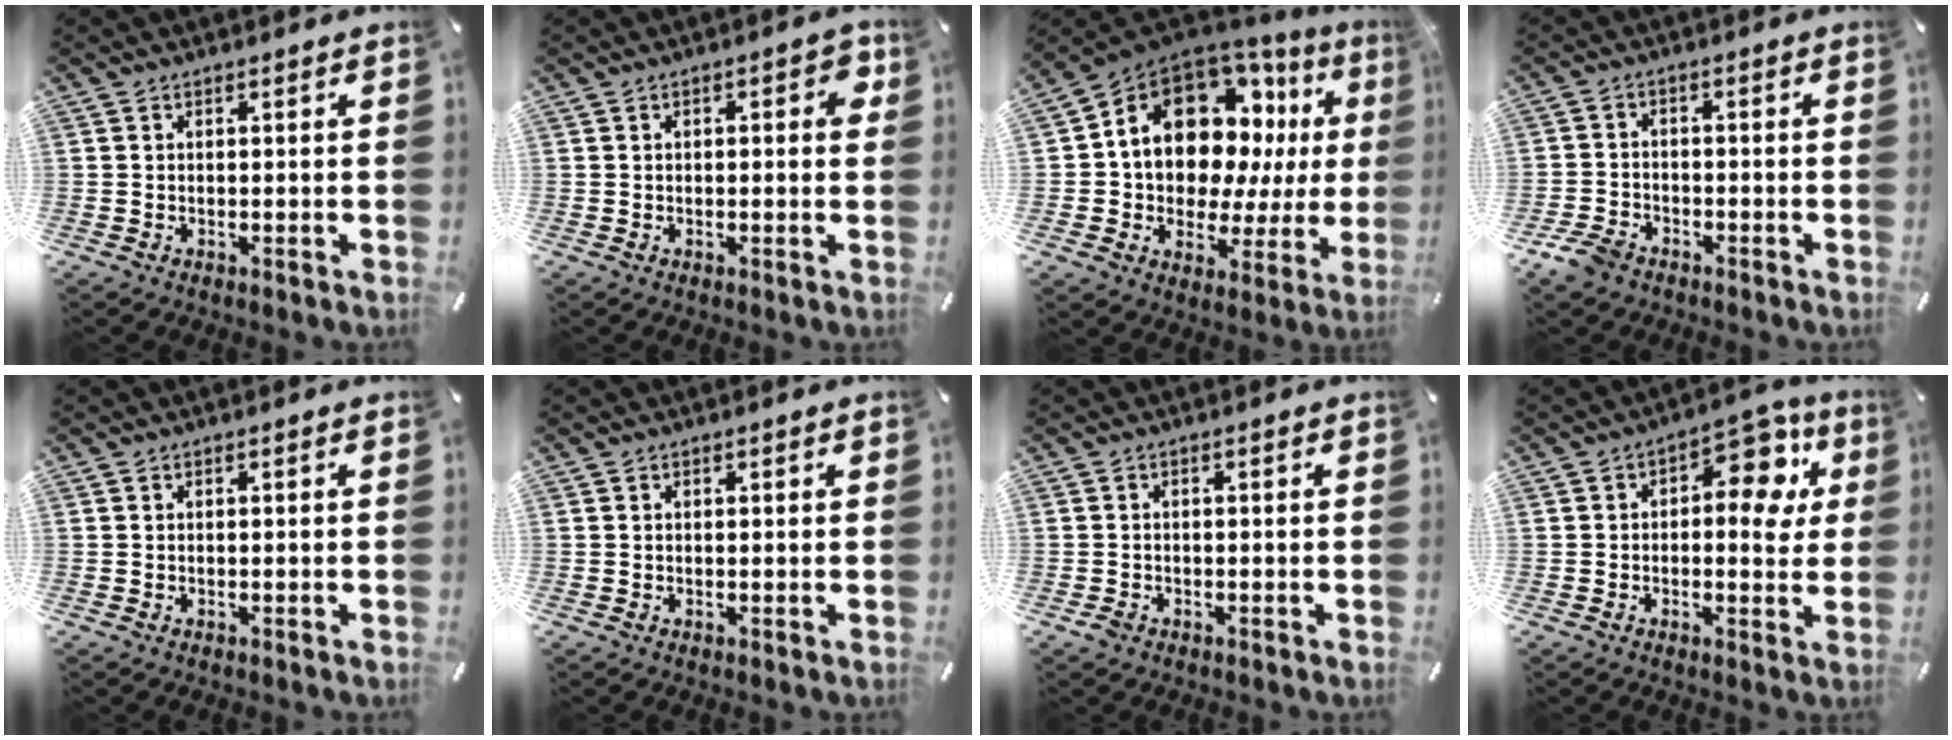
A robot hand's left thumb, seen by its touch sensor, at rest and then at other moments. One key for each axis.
{"total": 4.2, "fx": 0.5, "fy": 1.9, "fz": 3.7, "tx": -0.039, "ty": 0.000, "tz": 0.001}
{"total": 16.4, "fx": 7.2, "fy": 11.1, "fz": 9.6, "tx": -0.171, "ty": -0.065, "tz": 0.127}
{"total": 5.1, "fx": -3.7, "fy": 3.0, "fz": 1.8, "tx": -0.051, "ty": 0.016, "tz": -0.076}
{"total": 0.0}
{"total": 0.0}
{"total": 1.2, "fx": -0.6, "fy": 0.9, "fz": 0.5, "tx": -0.008, "ty": 0.004, "tz": -0.014}
{"total": 12.2, "fx": 3.4, "fy": 6.7, "fz": 9.6, "tx": -0.112, "ty": -0.022, "tz": 0.051}